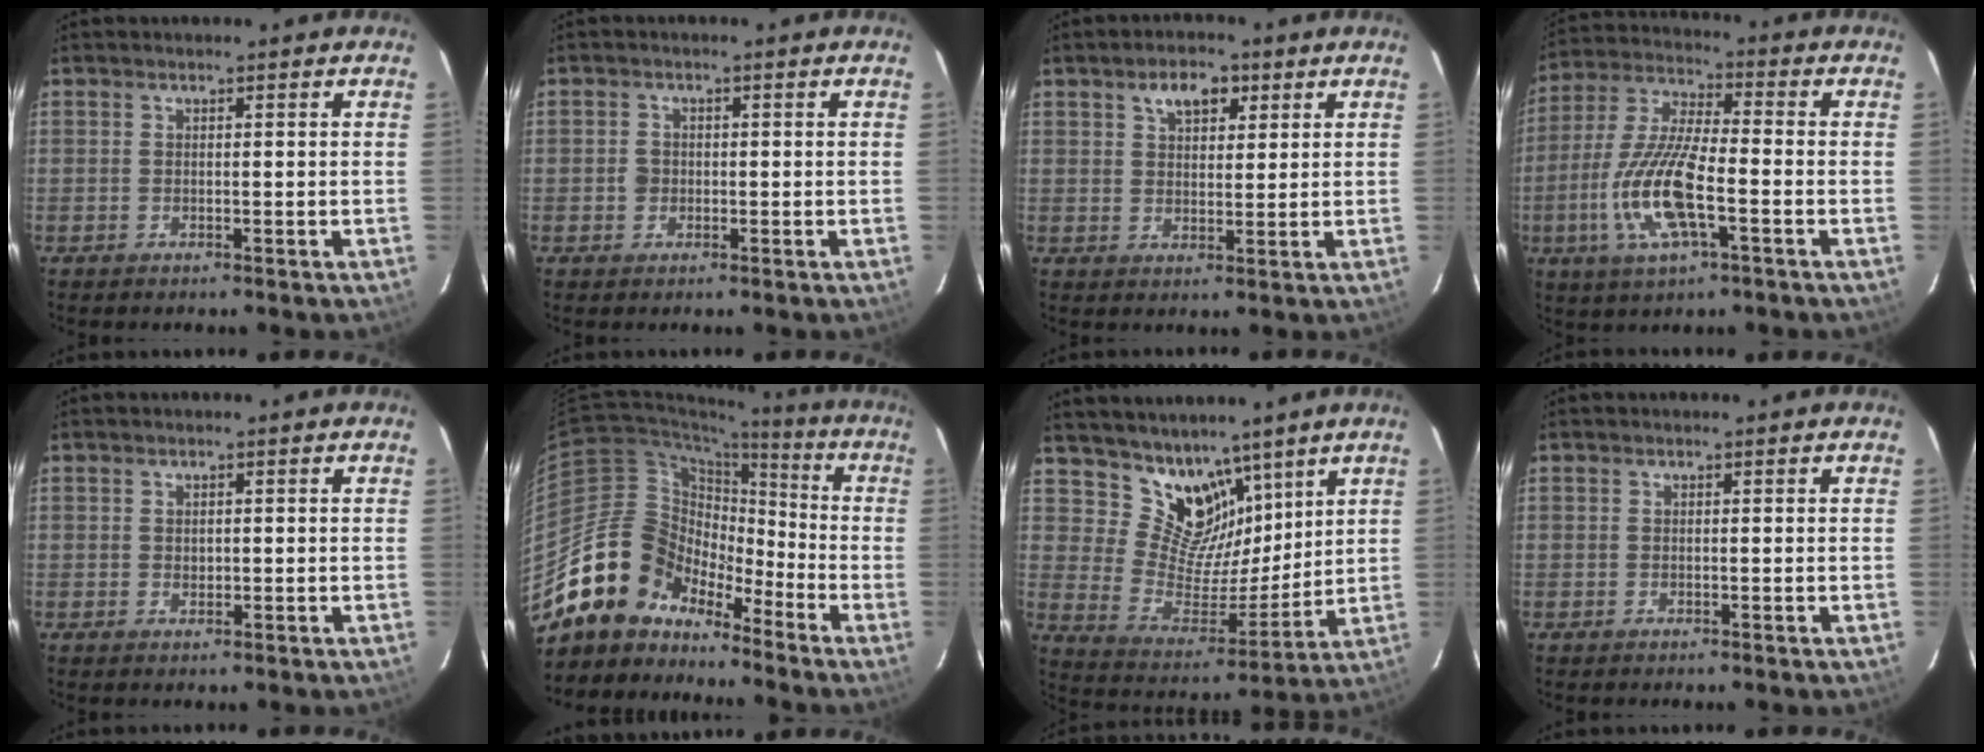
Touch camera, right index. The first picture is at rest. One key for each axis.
{"total": 1.9, "fx": -0.3, "fy": 1.8, "fz": 0.5, "tx": -0.009, "ty": 0.004, "tz": -0.006}
{"total": 5.7, "fx": 3.0, "fy": 3.3, "fz": 3.6, "tx": -0.057, "ty": 0.016, "tz": 0.051}
{"total": 15.0, "fx": -4.7, "fy": 4.1, "fz": 13.6, "tx": -0.289, "ty": -0.008, "tz": -0.092}
{"total": 1.1, "fx": 0.1, "fy": 1.0, "fz": 0.4, "tx": -0.004, "ty": 0.001, "tz": 0.003}
{"total": 14.7, "fx": -11.5, "fy": 8.6, "fz": 3.0, "tx": -0.062, "ty": 0.040, "tz": -0.212}
{"total": 13.0, "fx": 9.4, "fy": 7.8, "fz": 4.6, "tx": -0.081, "ty": -0.006, "tz": 0.182}
{"total": 0.0}